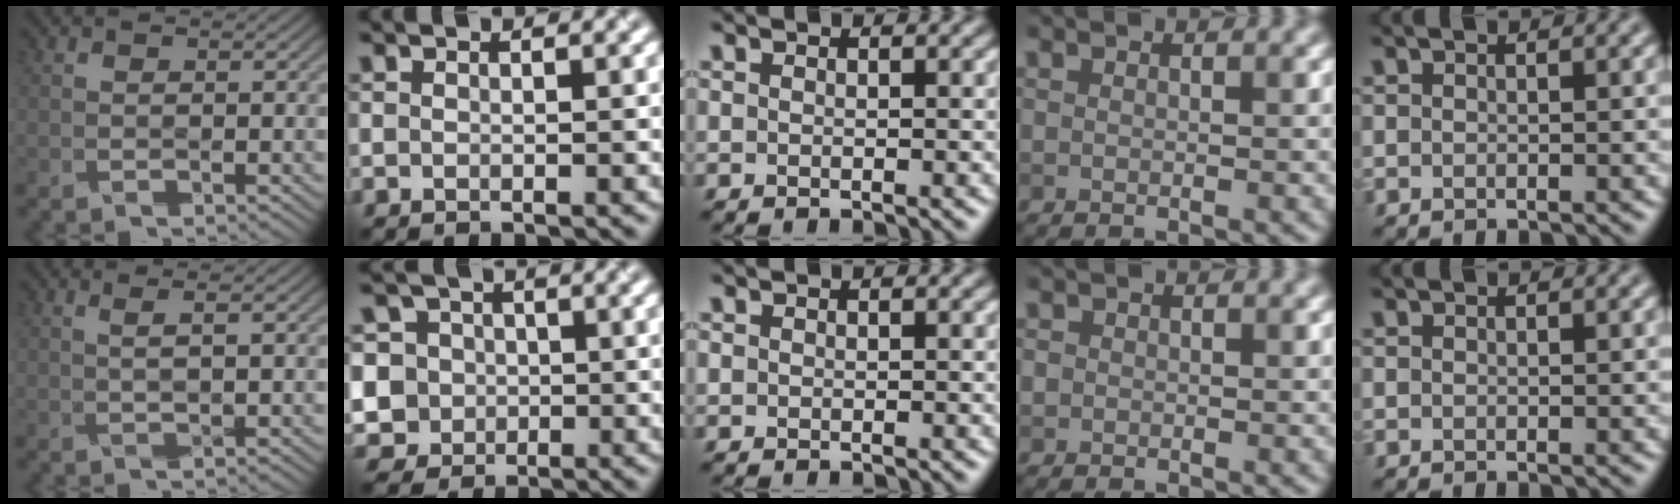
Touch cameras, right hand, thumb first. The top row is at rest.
{"thumb": {"total": 1.3, "force": [0.3, -1.0, 0.9], "torque": [-0.035, 0.000, 0.022]}, "index": {"total": 7.7, "force": [0.0, 7.3, 2.6], "torque": [-0.051, 0.020, -0.032]}, "ring": {"total": 0.7, "force": [-0.2, 0.7, 0.1], "torque": [0.002, -0.004, -0.005]}}